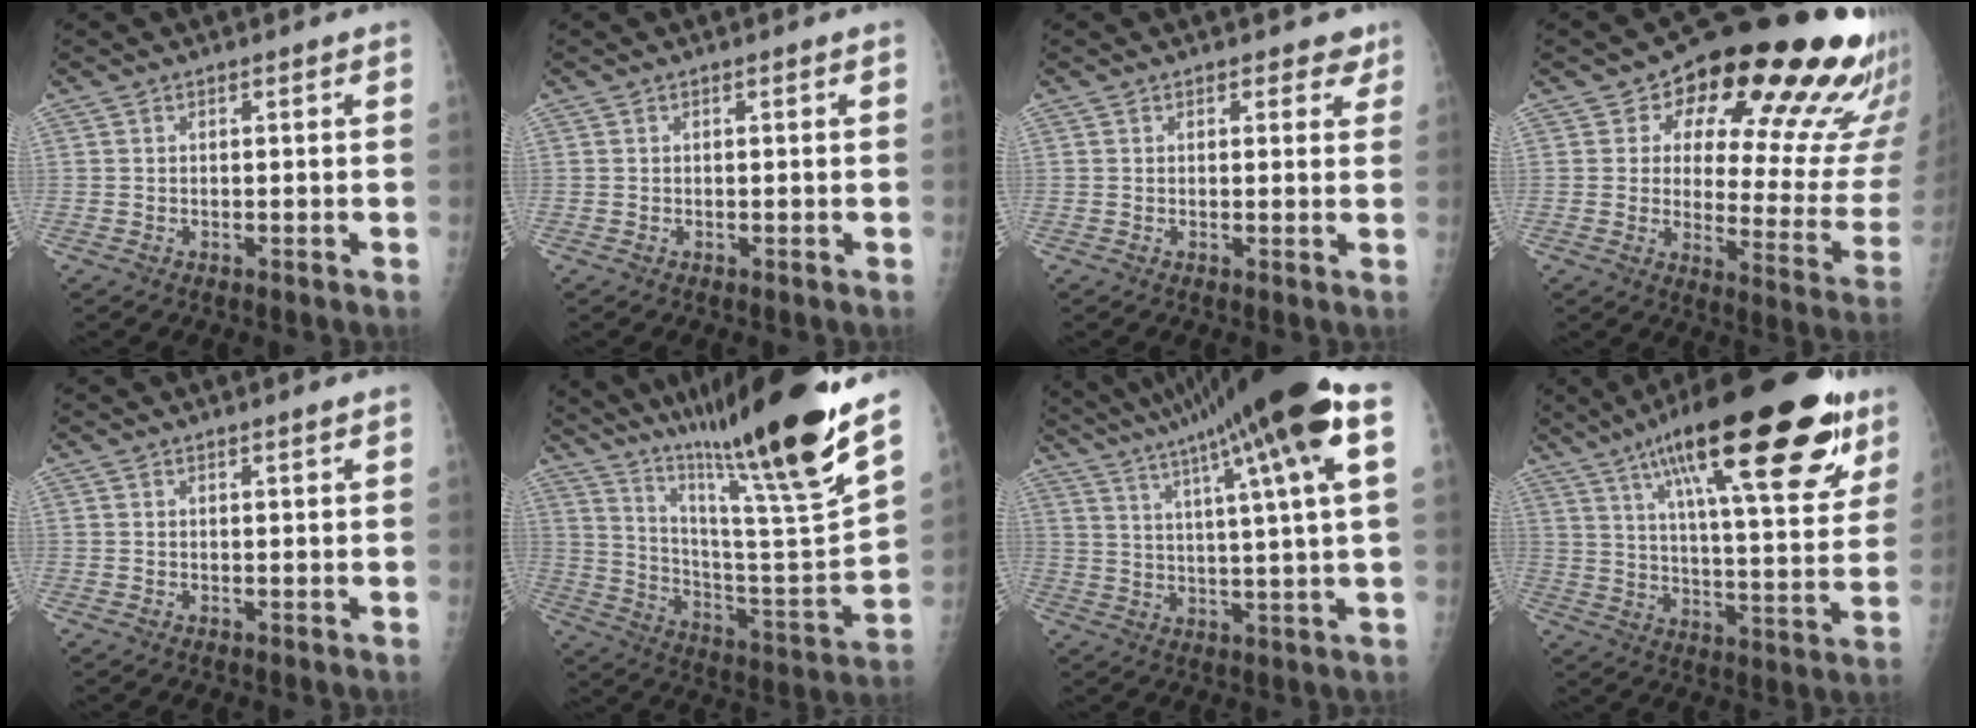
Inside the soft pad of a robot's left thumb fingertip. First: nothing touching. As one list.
[{"total": 0.0}, {"total": 2.7, "force": [1.9, 1.7, 1.0], "torque": [0.019, -0.006, 0.017]}, {"total": 24.8, "force": [14.2, 10.6, 17.4], "torque": [-0.184, -0.066, 0.183]}, {"total": 0.7, "force": [0.6, -0.1, 0.4], "torque": [-0.012, -0.005, 0.012]}, {"total": 30.7, "force": [22.8, 1.9, 20.5], "torque": [-0.321, -0.126, 0.362]}, {"total": 24.0, "force": [14.7, 1.1, 19.0], "torque": [-0.308, -0.010, 0.215]}, {"total": 30.8, "force": [17.1, 8.9, 24.0], "torque": [-0.340, -0.023, 0.260]}]